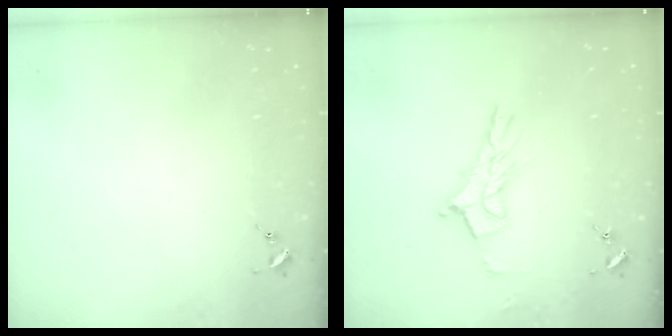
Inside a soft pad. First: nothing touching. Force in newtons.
{"total": 11.4, "press": 11.4, "slide": 0.9}